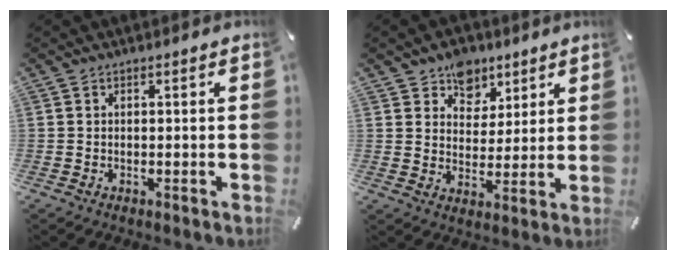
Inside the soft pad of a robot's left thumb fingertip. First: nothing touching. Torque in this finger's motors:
{"motor_torque": [0.22, 0.08, 0.16, 0.01, 0.11]}